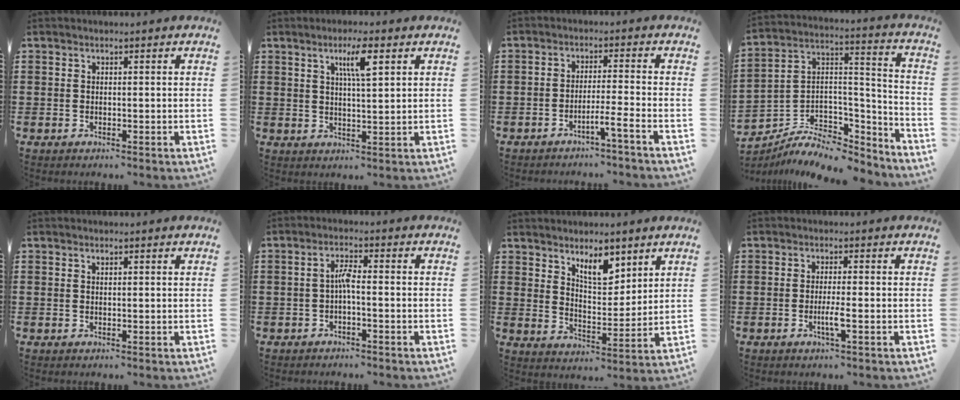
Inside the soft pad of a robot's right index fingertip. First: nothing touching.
{"total": 5.1, "force": [2.5, 0.7, 4.4], "torque": [-0.087, 0.004, 0.037]}
{"total": 3.7, "force": [-2.9, -0.6, 2.1], "torque": [-0.036, -0.005, -0.056]}
{"total": 7.3, "force": [-5.5, 3.9, 2.7], "torque": [-0.055, 0.004, -0.102]}
{"total": 0.6, "force": [0.4, 0.2, 0.4], "torque": [-0.009, 0.001, 0.008]}
{"total": 2.6, "force": [-0.7, 0.4, 2.5], "torque": [-0.050, 0.004, -0.015]}
{"total": 6.8, "force": [5.0, 2.9, 3.6], "torque": [-0.062, -0.017, 0.088]}
{"total": 2.8, "force": [-1.0, 0.0, 2.6], "torque": [-0.044, -0.004, -0.020]}